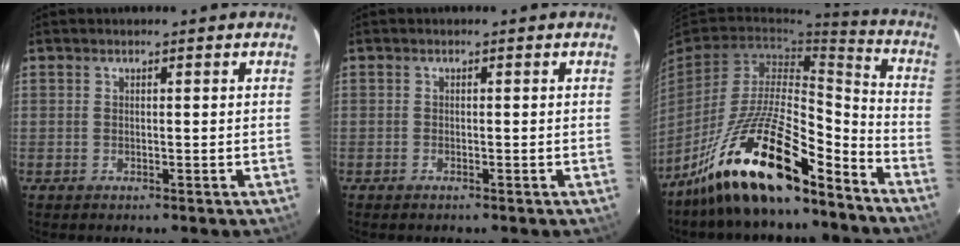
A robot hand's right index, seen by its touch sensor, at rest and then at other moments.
{"total": 0.5, "force": [-0.5, 0.3, 0.0], "torque": [0.000, -0.002, -0.010]}
{"total": 20.2, "force": [-14.9, 5.3, 12.6], "torque": [-0.242, -0.007, -0.262]}